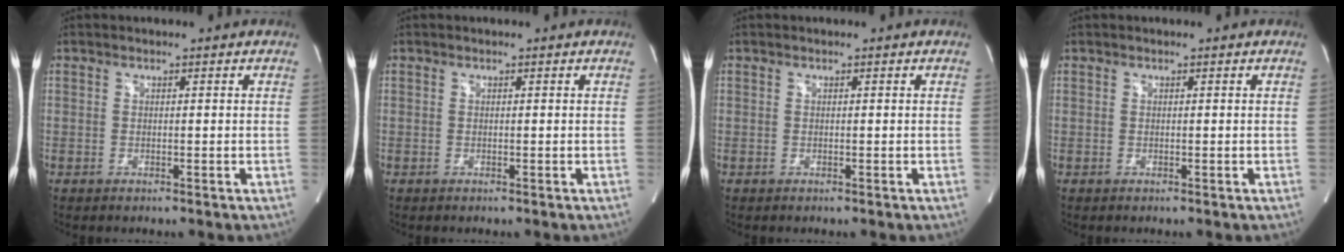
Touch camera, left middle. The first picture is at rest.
{"total": 0.0}
{"total": 0.0}
{"total": 0.0}